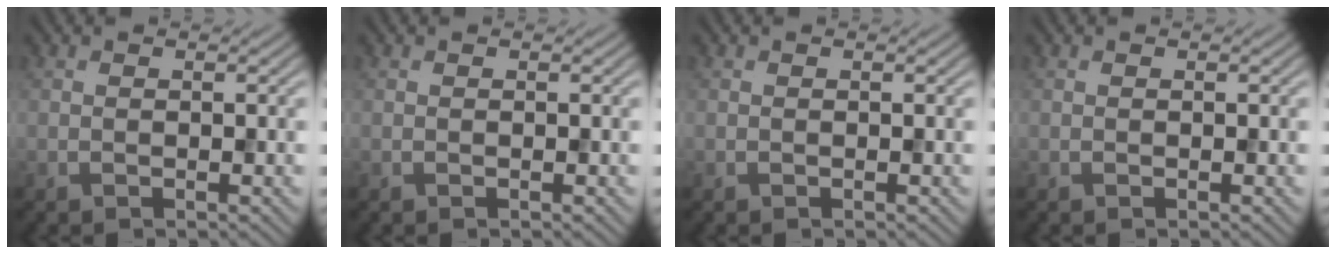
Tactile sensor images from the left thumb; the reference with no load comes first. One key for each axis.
{"total": 0.0}
{"total": 0.0}
{"total": 0.0}